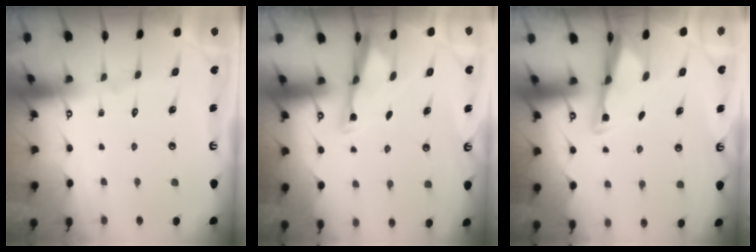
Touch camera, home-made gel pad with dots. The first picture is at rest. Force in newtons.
{"total": 3.3, "press": 3.3, "slide": 0.3}
{"total": 3.0, "press": 2.9, "slide": 0.4}